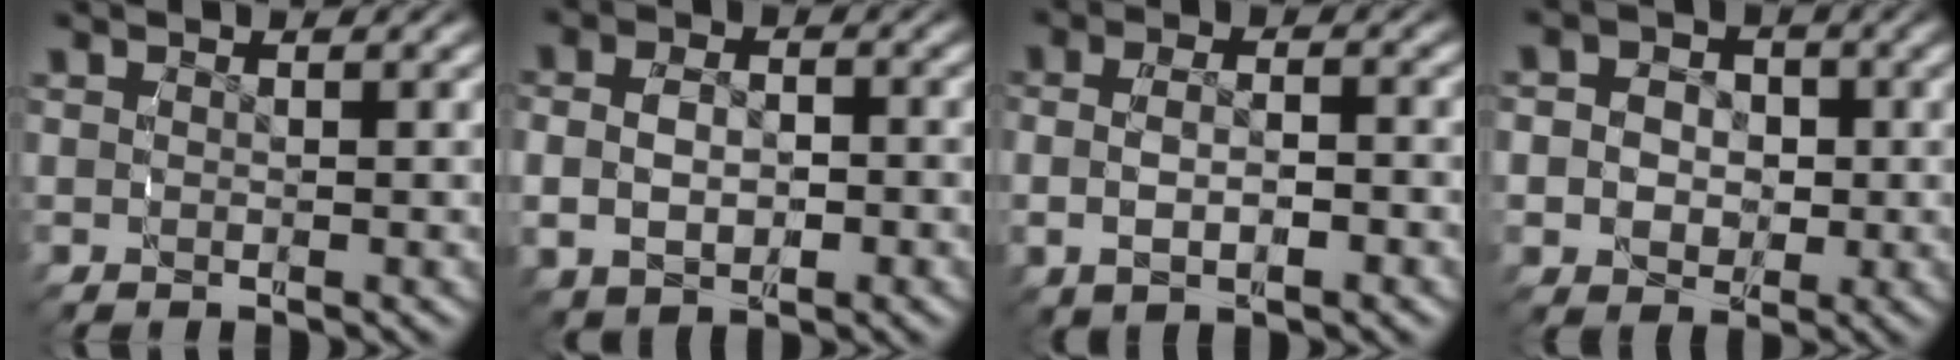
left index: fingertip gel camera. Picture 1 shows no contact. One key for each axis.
{"total": 4.8, "fx": -0.6, "fy": 3.8, "fz": 2.9, "tx": -0.065, "ty": -0.007, "tz": -0.008}
{"total": 3.6, "fx": -0.9, "fy": 2.2, "fz": 2.7, "tx": -0.053, "ty": 0.000, "tz": -0.015}
{"total": 6.1, "fx": -0.7, "fy": 5.4, "fz": 2.7, "tx": -0.051, "ty": -0.014, "tz": -0.016}